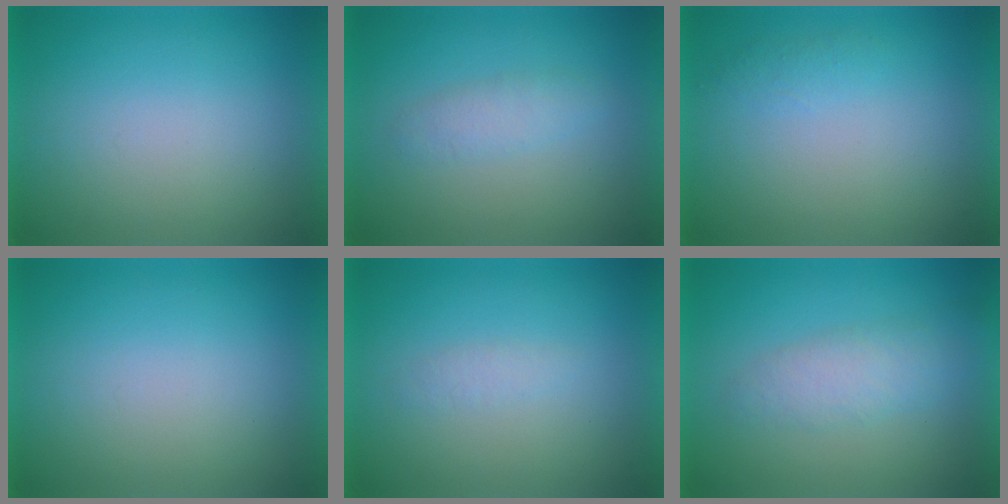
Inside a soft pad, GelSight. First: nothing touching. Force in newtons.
{"total": 2.3}
{"total": 2.1}
{"total": 0.0}
{"total": 1.3}
{"total": 3.1}